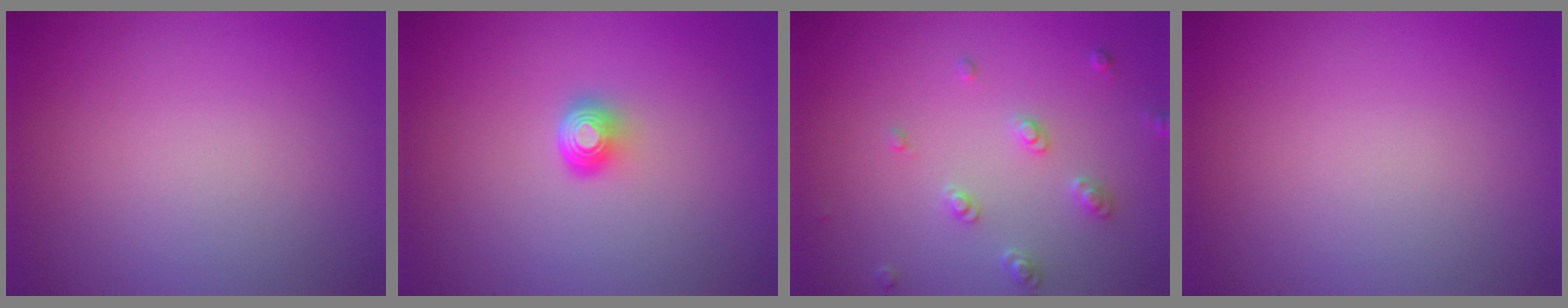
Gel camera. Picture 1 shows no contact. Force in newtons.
{"total": 2.1, "press": 1.4, "slide": 1.6}
{"total": 2.2, "press": 2.1, "slide": 0.6}
{"total": 0.0}